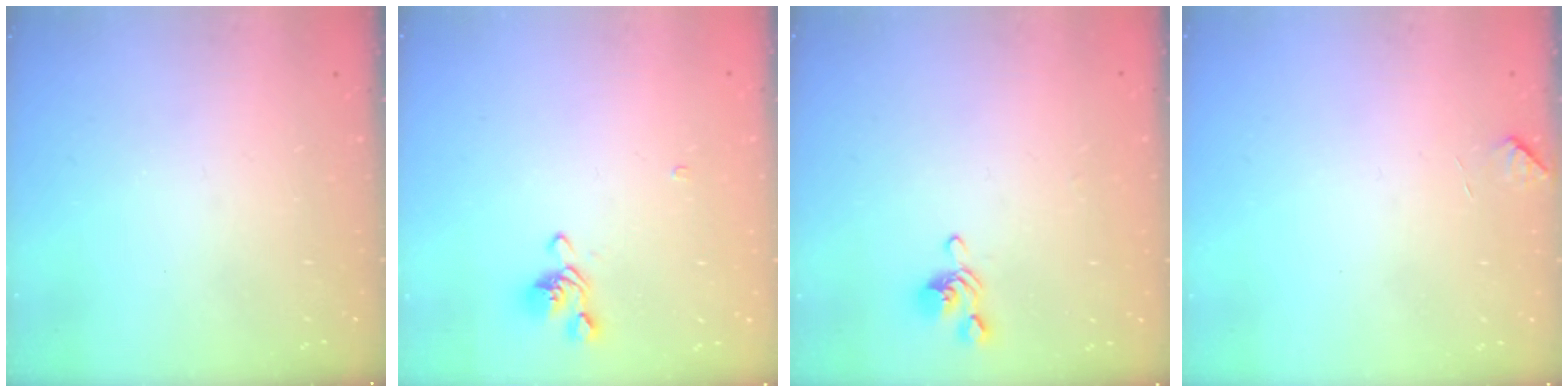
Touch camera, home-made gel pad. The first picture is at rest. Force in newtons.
{"total": 2.0, "press": 1.9, "slide": 0.8}
{"total": 1.3, "press": 1.1, "slide": 0.8}
{"total": 2.7, "press": 2.7, "slide": 0.6}